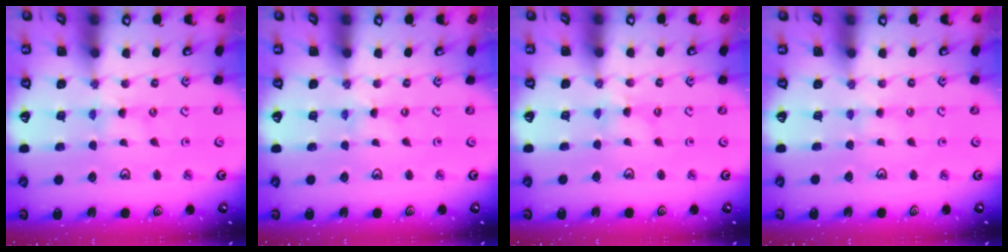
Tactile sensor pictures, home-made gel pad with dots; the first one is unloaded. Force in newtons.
{"total": 0.0}
{"total": 1.9, "press": 1.9, "slide": 0.3}
{"total": 2.2, "press": 2.2, "slide": 0.4}